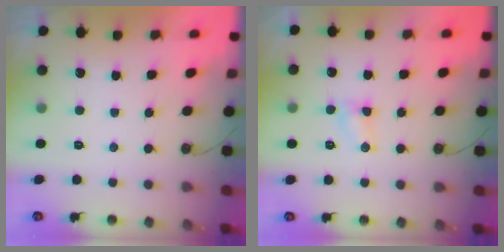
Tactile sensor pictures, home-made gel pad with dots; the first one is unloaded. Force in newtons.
{"total": 3.2, "press": 3.2, "slide": 0.5}